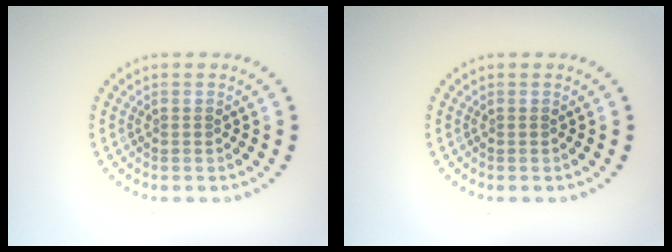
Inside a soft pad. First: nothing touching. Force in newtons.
{"total": 0.0}